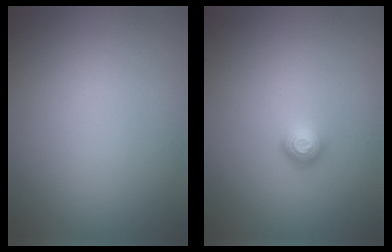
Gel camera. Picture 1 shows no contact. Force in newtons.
{"total": 1.1, "press": 1.0, "slide": 0.2}